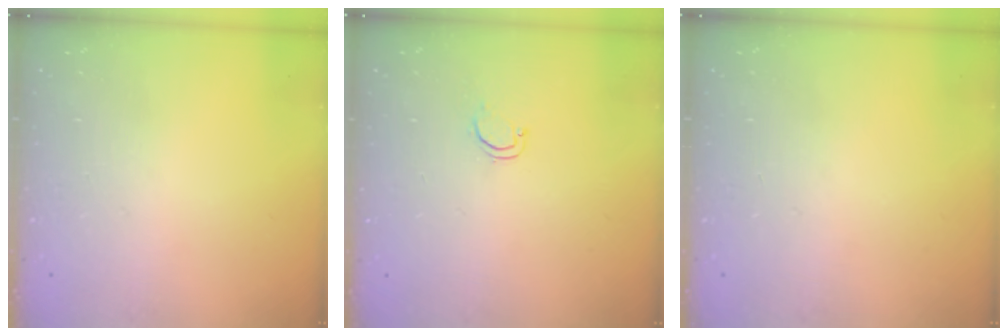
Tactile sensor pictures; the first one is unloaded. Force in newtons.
{"total": 2.8, "press": 2.8, "slide": 0.2}
{"total": 0.0}